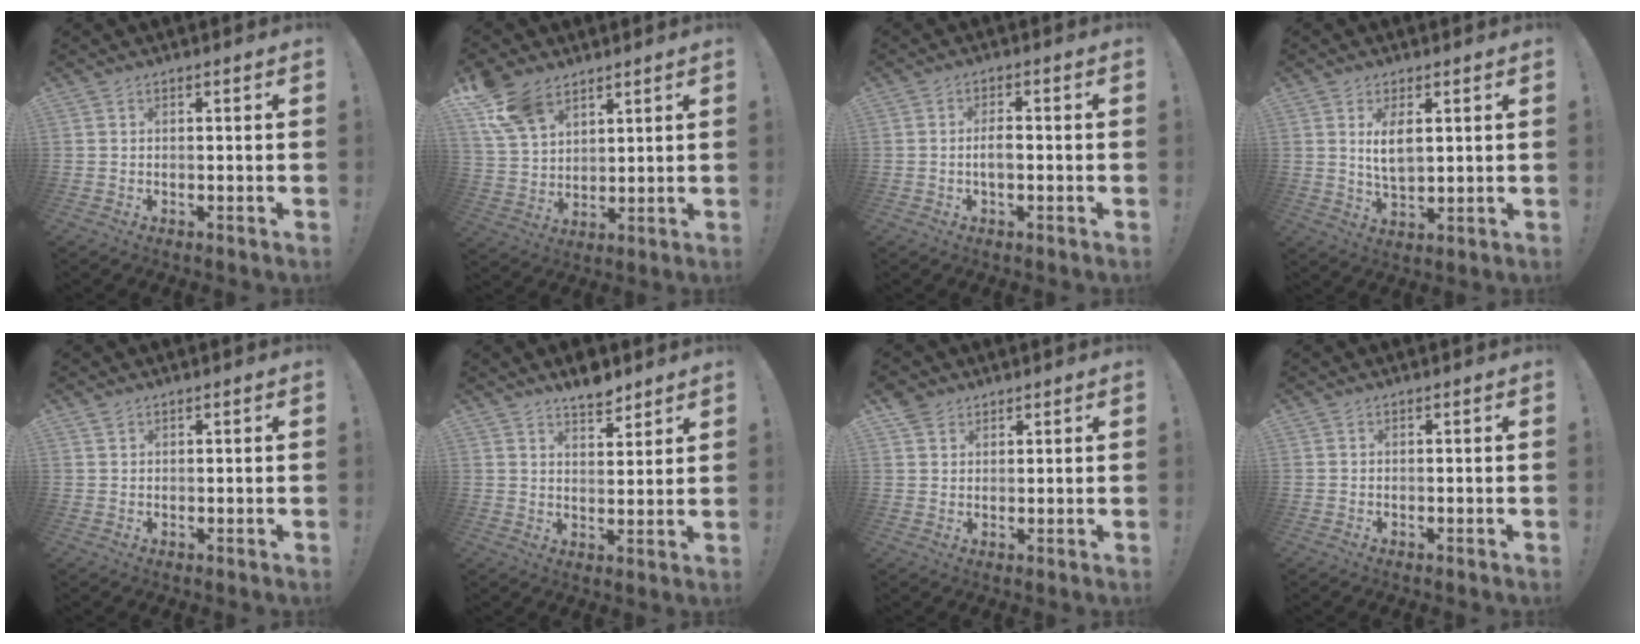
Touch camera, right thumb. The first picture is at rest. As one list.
[{"total": 11.8, "force": [8.0, 7.0, 5.0], "torque": [-0.095, -0.040, 0.158]}, {"total": 3.3, "force": [-0.8, 1.4, 2.9], "torque": [-0.050, 0.001, -0.020]}, {"total": 5.5, "force": [1.4, 2.5, 4.7], "torque": [-0.086, -0.004, 0.020]}, {"total": 1.1, "force": [0.9, 0.6, 0.3], "torque": [0.000, -0.003, 0.017]}, {"total": 6.5, "force": [5.7, 2.0, 2.4], "torque": [-0.025, -0.040, 0.101]}, {"total": 3.4, "force": [2.5, 2.3, 0.6], "torque": [-0.011, -0.011, 0.047]}, {"total": 0.0}]